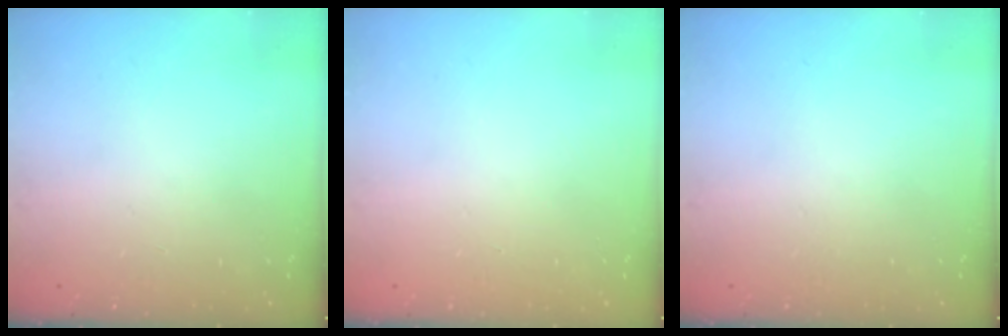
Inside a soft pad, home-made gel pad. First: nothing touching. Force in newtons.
{"total": 0.0}
{"total": 0.0}